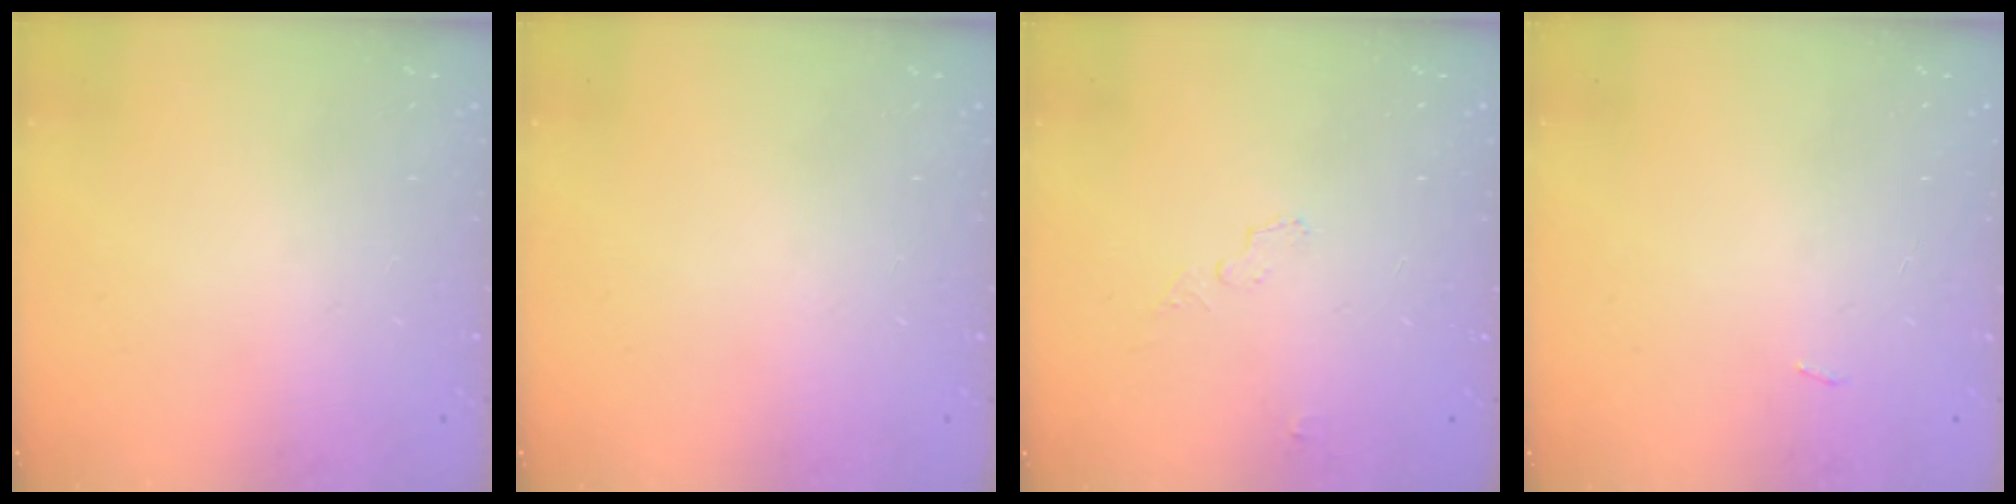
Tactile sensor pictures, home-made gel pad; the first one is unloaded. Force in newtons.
{"total": 0.0}
{"total": 4.1, "press": 3.7, "slide": 1.7}
{"total": 2.8, "press": 2.4, "slide": 1.4}